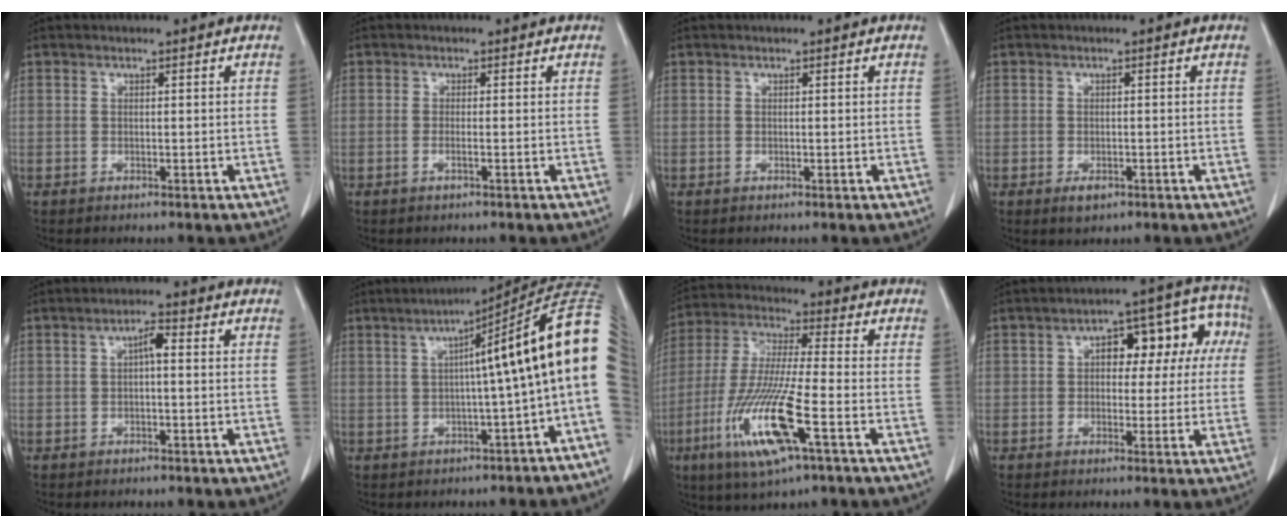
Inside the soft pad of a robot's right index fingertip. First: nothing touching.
{"total": 0.9, "force": [-0.3, -0.1, 0.8], "torque": [-0.012, 0.001, -0.004]}
{"total": 0.0}
{"total": 2.0, "force": [-1.1, 1.1, 1.2], "torque": [-0.018, 0.000, -0.010]}
{"total": 2.3, "force": [0.2, 0.6, 2.3], "torque": [-0.038, 0.006, 0.002]}
{"total": 14.3, "force": [0.9, 0.0, 14.2], "torque": [-0.175, 0.050, 0.003]}
{"total": 15.2, "force": [-6.0, 1.1, 14.0], "torque": [-0.289, -0.024, -0.109]}
{"total": 11.2, "force": [1.9, 5.6, 9.5], "torque": [-0.108, 0.054, 0.024]}